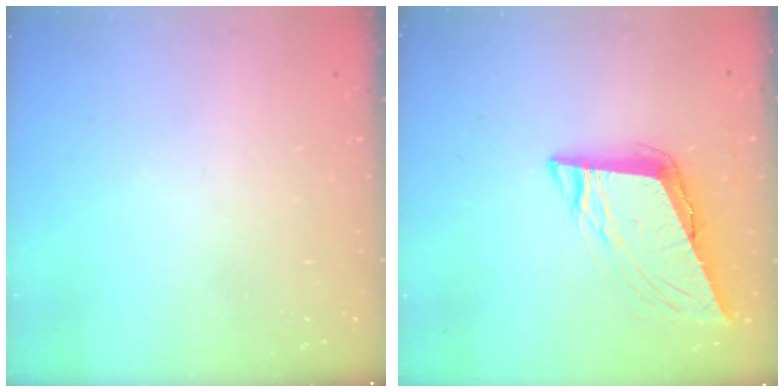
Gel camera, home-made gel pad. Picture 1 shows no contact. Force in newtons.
{"total": 9.8, "press": 9.3, "slide": 3.1}